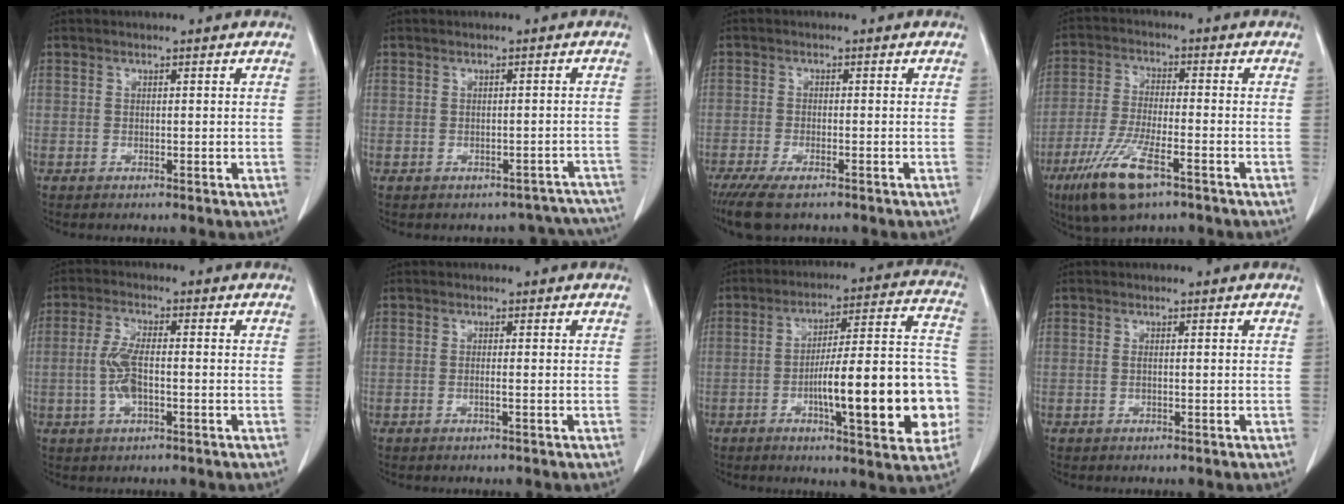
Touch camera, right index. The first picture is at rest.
{"total": 7.3, "force": [-6.2, 3.9, 0.3], "torque": [0.020, 0.038, -0.057]}
{"total": 6.2, "force": [-4.5, 1.6, 3.9], "torque": [-0.062, -0.014, -0.069]}
{"total": 10.6, "force": [-6.1, 2.2, 8.4], "torque": [-0.172, -0.024, -0.107]}
{"total": 5.5, "force": [-1.0, 1.7, 5.1], "torque": [-0.117, 0.003, -0.020]}
{"total": 0.8, "force": [-0.3, -0.2, 0.7], "torque": [-0.013, 0.000, -0.005]}
{"total": 20.0, "force": [-4.9, 3.5, 19.1], "torque": [-0.220, 0.032, -0.062]}
{"total": 0.6, "force": [0.0, 0.1, 0.6], "torque": [-0.014, -0.001, 0.000]}